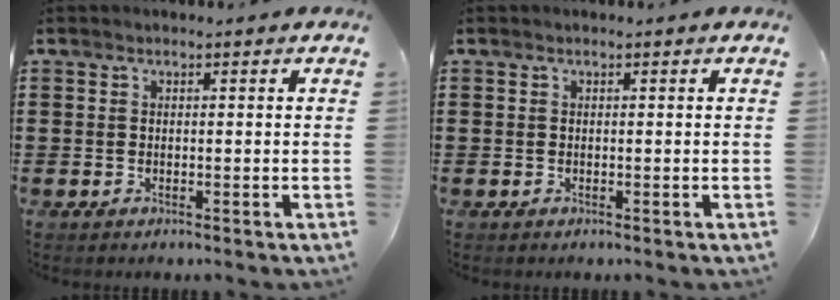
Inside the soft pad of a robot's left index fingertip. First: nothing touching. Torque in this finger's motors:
{"motor_torque": [0.00, 0.00, 0.00, 0.00]}